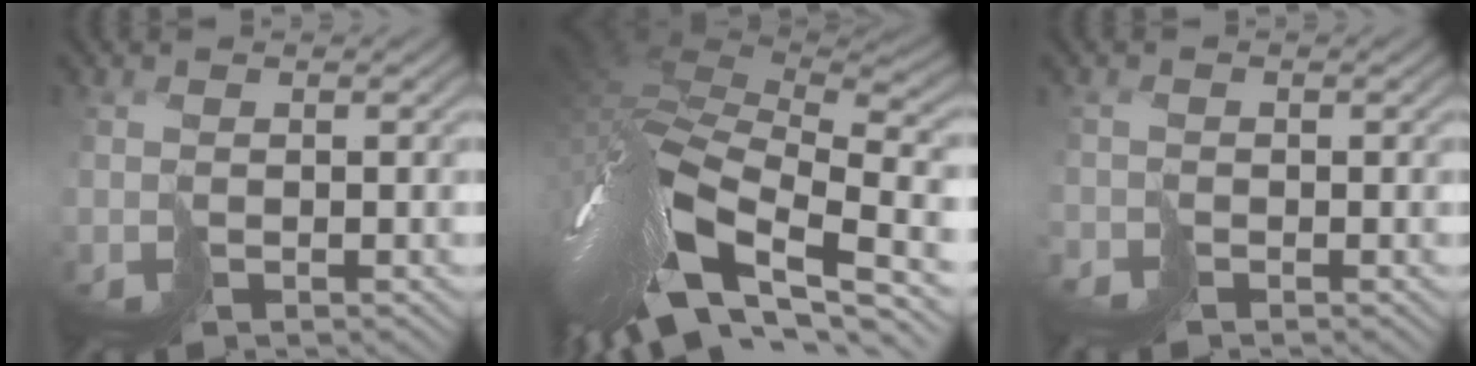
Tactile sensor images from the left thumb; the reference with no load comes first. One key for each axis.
{"total": 16.1, "fx": -4.0, "fy": 7.5, "fz": 13.6, "tx": -0.280, "ty": -0.022, "tz": -0.054}
{"total": 1.6, "fx": -1.5, "fy": 0.2, "fz": -0.6, "tx": 0.012, "ty": -0.011, "tz": -0.034}